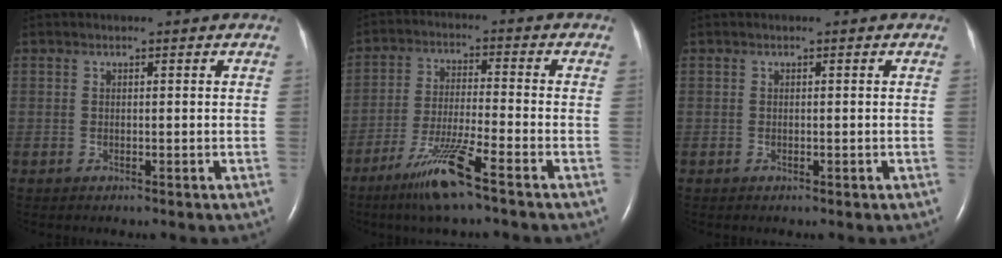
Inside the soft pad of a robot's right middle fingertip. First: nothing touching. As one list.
[{"total": 9.5, "force": [-6.0, -0.4, 7.3], "torque": [-0.145, -0.029, -0.115]}, {"total": 0.0}]